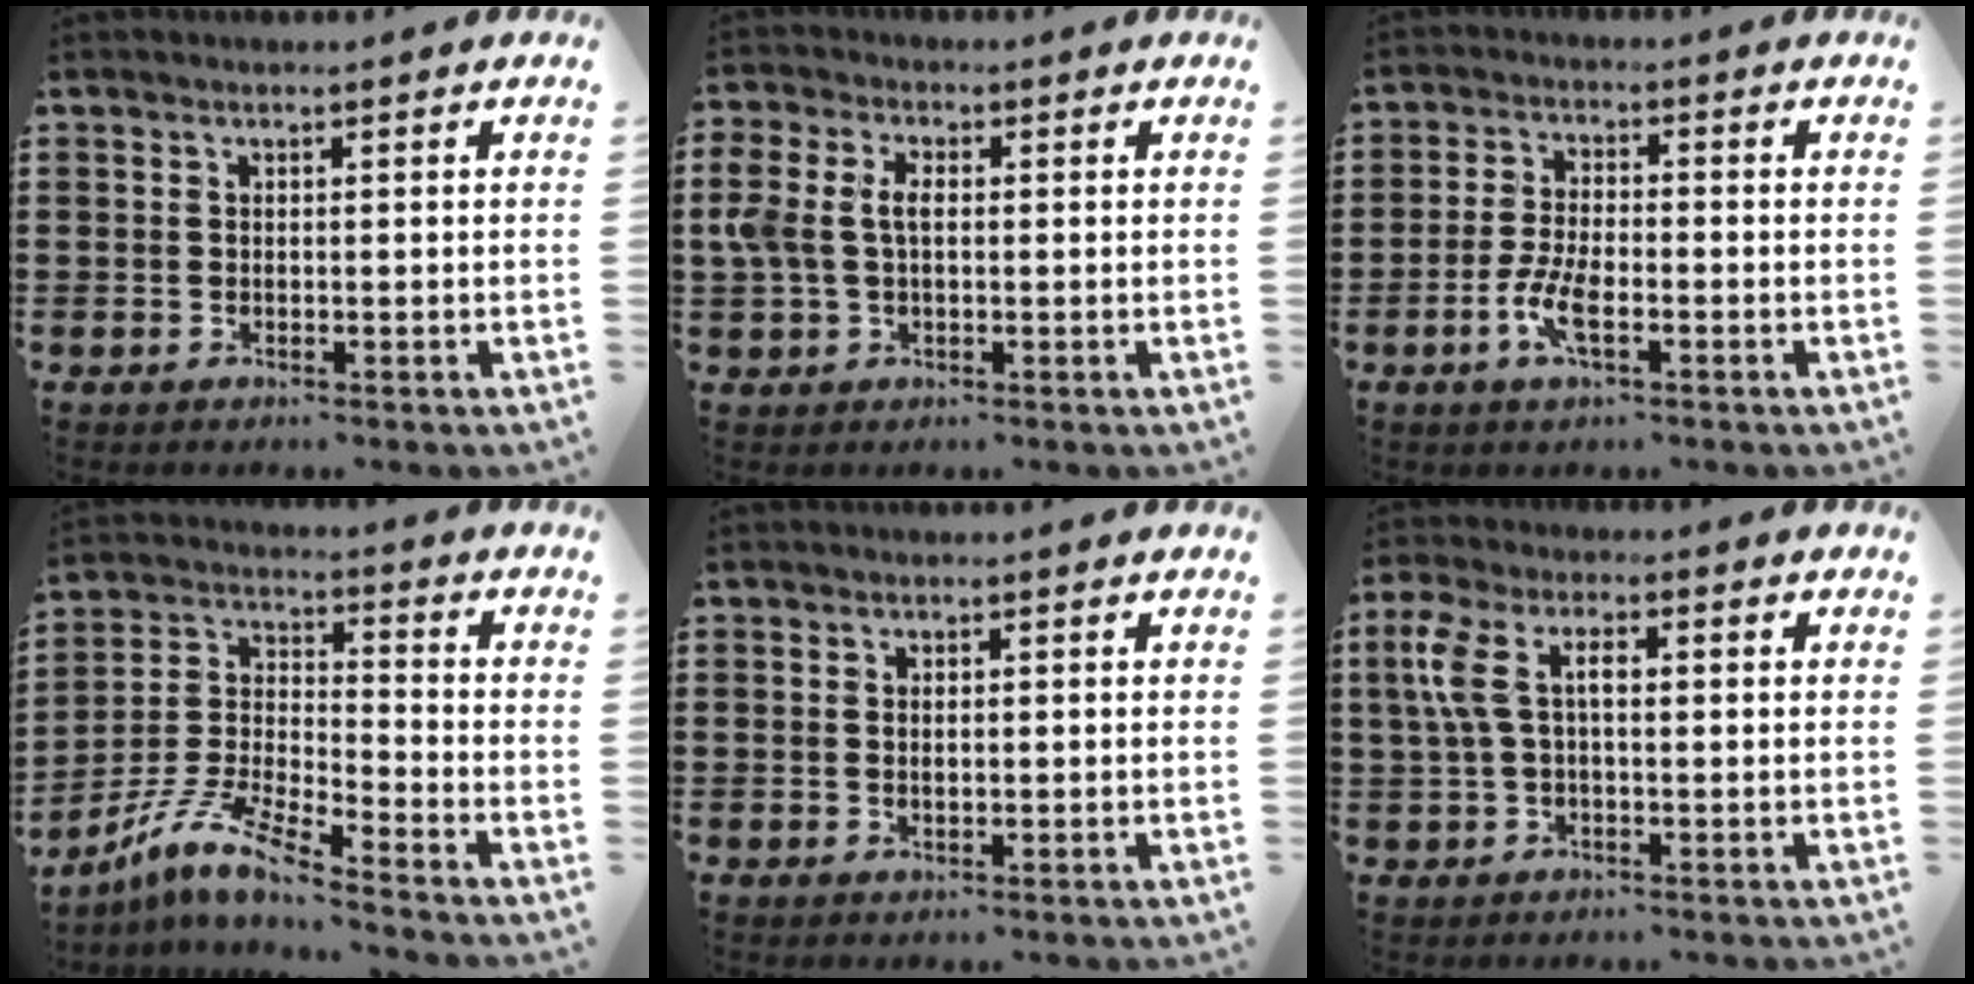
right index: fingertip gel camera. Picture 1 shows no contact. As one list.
[{"total": 5.1, "force": [0.5, 3.2, 4.0], "torque": [-0.106, 0.003, 0.000]}, {"total": 5.6, "force": [-2.3, 2.0, 4.8], "torque": [-0.105, -0.004, -0.046]}, {"total": 8.4, "force": [-7.1, 0.5, 4.4], "torque": [-0.119, -0.009, -0.151]}, {"total": 1.2, "force": [0.1, 0.6, 1.1], "torque": [-0.021, 0.006, 0.000]}, {"total": 6.2, "force": [0.4, 2.6, 5.6], "torque": [-0.137, 0.002, -0.004]}]